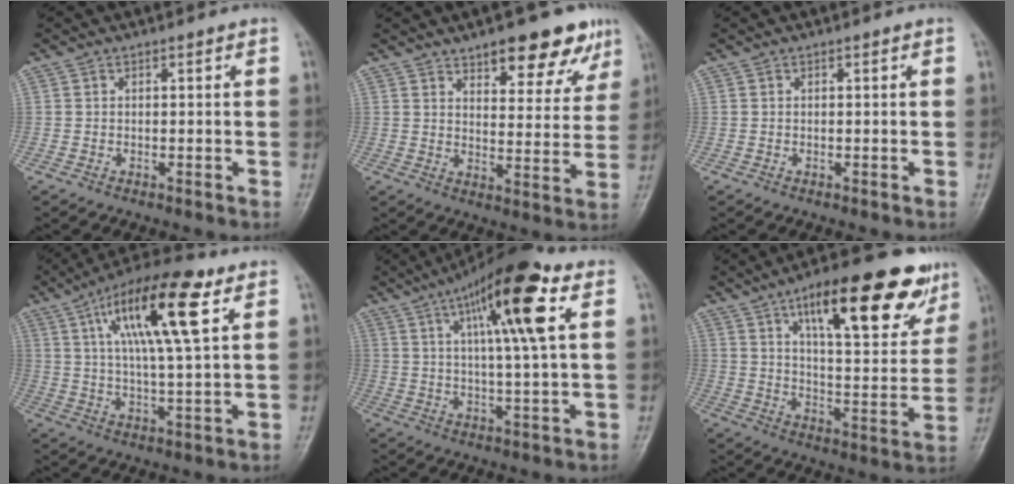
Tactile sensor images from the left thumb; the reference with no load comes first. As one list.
[{"total": 13.3, "force": [8.7, 5.2, 8.5], "torque": [-0.063, -0.045, 0.118]}, {"total": 0.0}, {"total": 17.1, "force": [7.0, 4.1, 15.1], "torque": [-0.261, -0.004, 0.114]}, {"total": 15.7, "force": [6.0, 2.6, 14.3], "torque": [-0.240, -0.001, 0.089]}, {"total": 22.5, "force": [12.8, 7.6, 17.0], "torque": [-0.206, -0.039, 0.193]}]